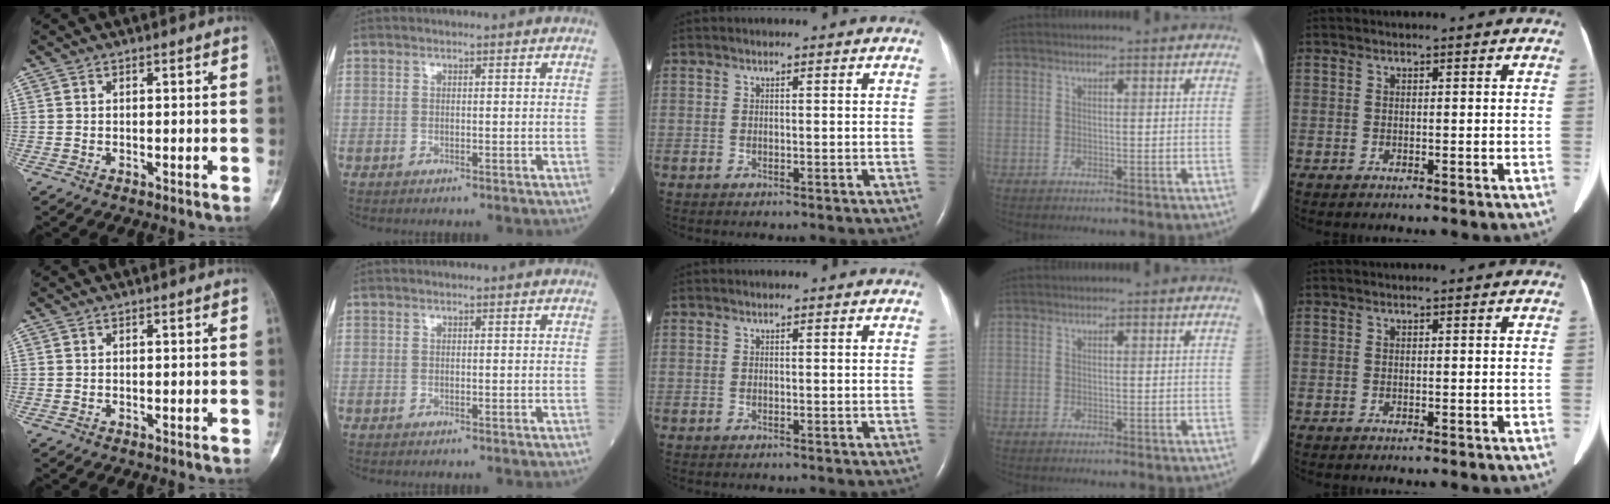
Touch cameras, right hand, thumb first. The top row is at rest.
{}